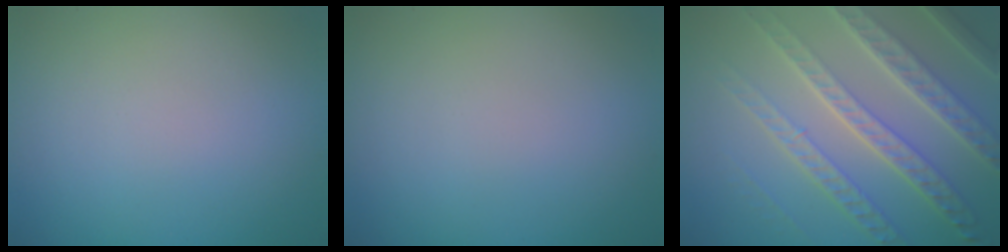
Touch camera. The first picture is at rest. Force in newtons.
{"total": 0.0}
{"total": 8.0, "press": 5.4, "slide": 5.9}